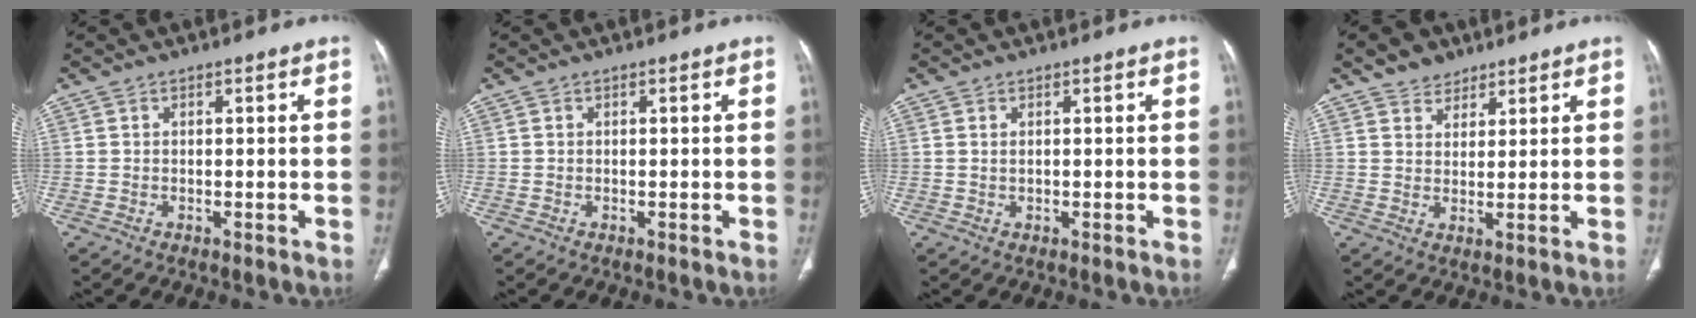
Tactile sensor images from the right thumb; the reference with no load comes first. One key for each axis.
{"total": 0.0}
{"total": 0.8, "fx": 0.2, "fy": 0.4, "fz": 0.7, "tx": -0.015, "ty": 0.000, "tz": 0.008}
{"total": 5.2, "fx": 3.7, "fy": 3.4, "fz": 1.3, "tx": 0.000, "ty": -0.022, "tz": 0.062}